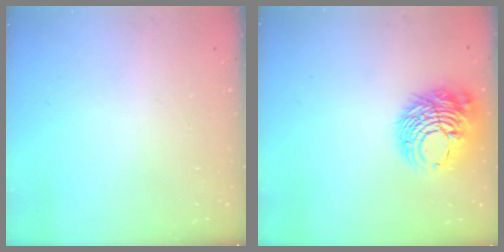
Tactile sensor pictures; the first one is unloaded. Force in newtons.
{"total": 11.4, "press": 11.3, "slide": 1.1}